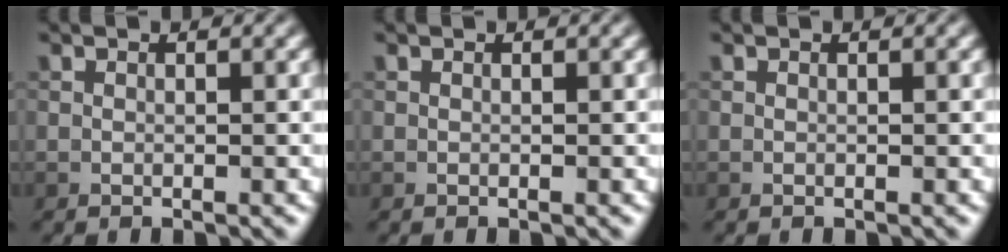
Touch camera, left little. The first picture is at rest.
{"total": 0.0}
{"total": 0.0}